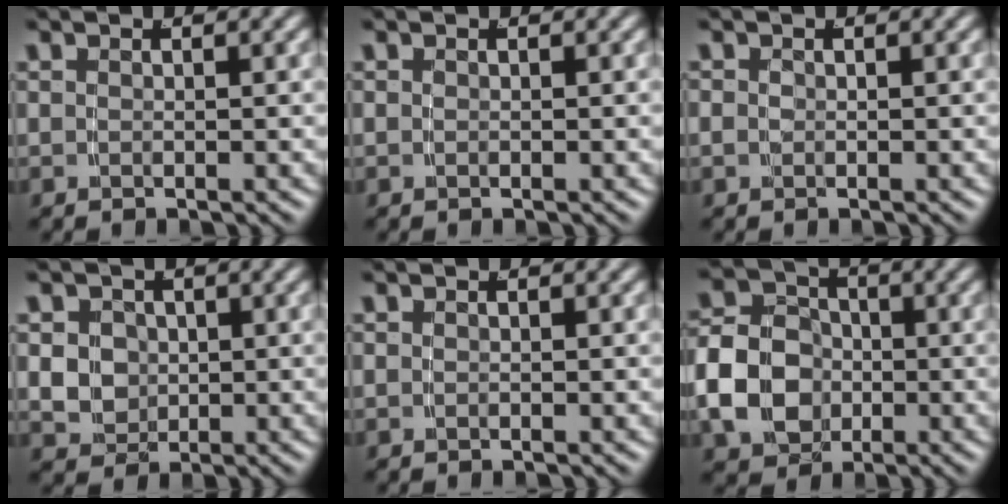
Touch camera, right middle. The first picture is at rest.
{"total": 0.0}
{"total": 0.5, "force": [-0.2, 0.4, 0.2], "torque": [-0.010, -0.007, -0.001]}
{"total": 6.7, "force": [0.1, 6.2, 2.6], "torque": [-0.067, -0.024, 0.008]}
{"total": 0.0}
{"total": 8.7, "force": [-1.6, 7.5, 4.3], "torque": [-0.091, -0.018, -0.026]}